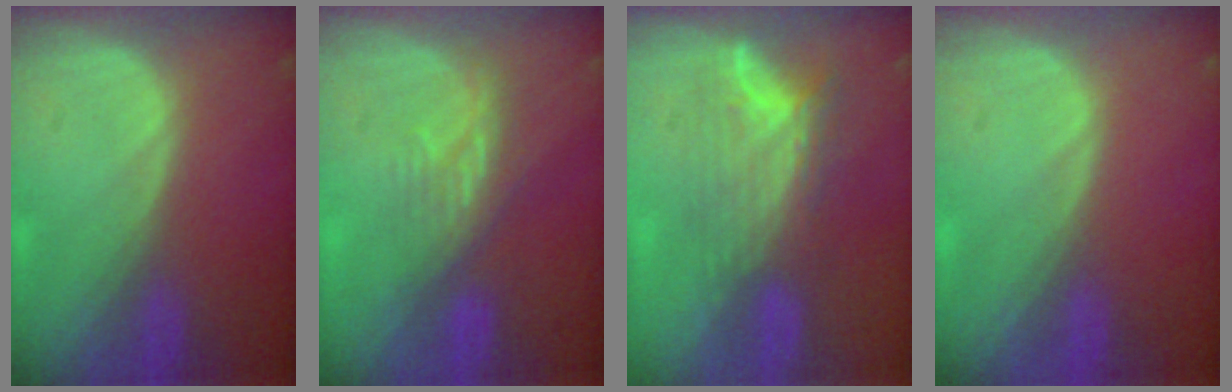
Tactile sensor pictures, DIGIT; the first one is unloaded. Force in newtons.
{"total": 4.3, "press": 4.0, "slide": 1.4}
{"total": 7.9, "press": 6.8, "slide": 4.0}
{"total": 0.0}